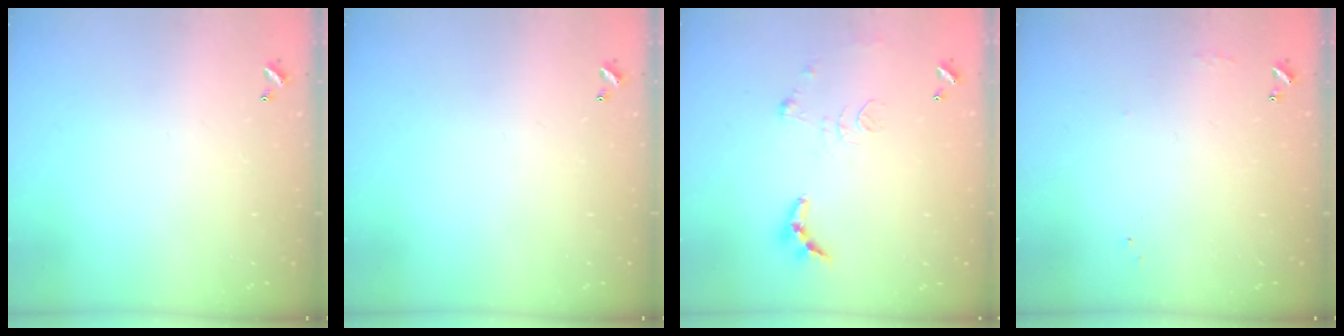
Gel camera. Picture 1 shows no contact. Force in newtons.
{"total": 0.0}
{"total": 9.3, "press": 9.3, "slide": 0.8}
{"total": 4.3, "press": 4.3, "slide": 0.6}